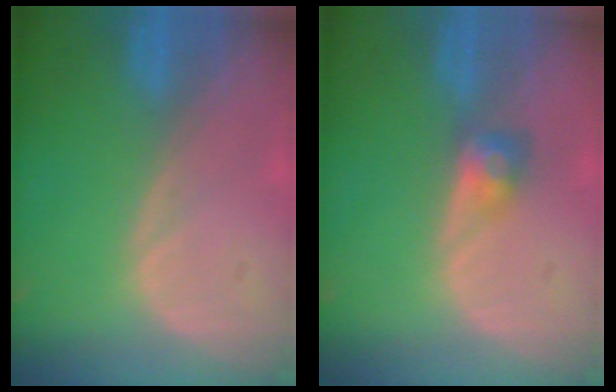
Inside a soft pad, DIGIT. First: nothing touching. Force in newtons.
{"total": 3.0, "press": 2.6, "slide": 1.5}